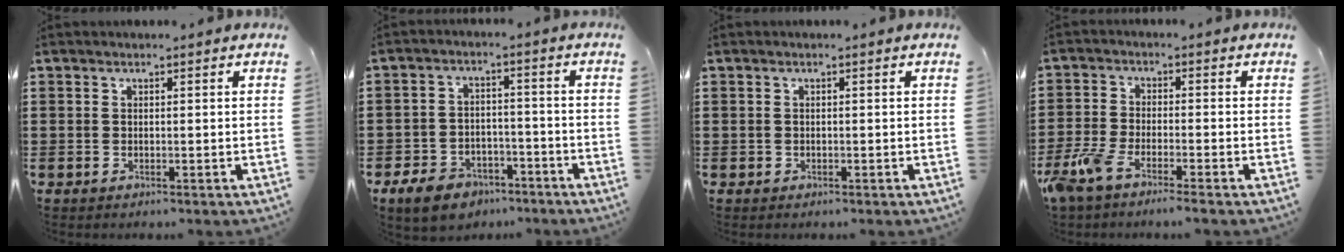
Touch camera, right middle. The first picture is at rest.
{"total": 6.0, "force": [-5.2, 2.4, 1.9], "torque": [-0.045, 0.014, -0.100]}
{"total": 0.0}
{"total": 4.9, "force": [-3.9, 0.6, 2.9], "torque": [-0.083, -0.016, -0.080]}